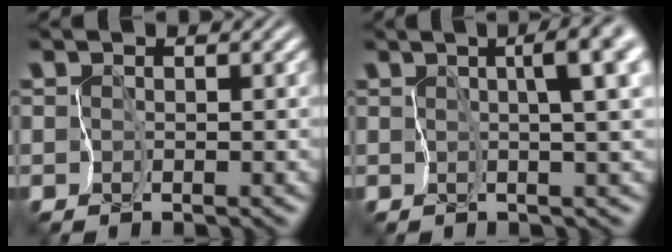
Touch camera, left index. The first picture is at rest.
{"total": 5.9, "force": [1.1, 1.2, 5.7], "torque": [-0.076, 0.009, 0.018]}